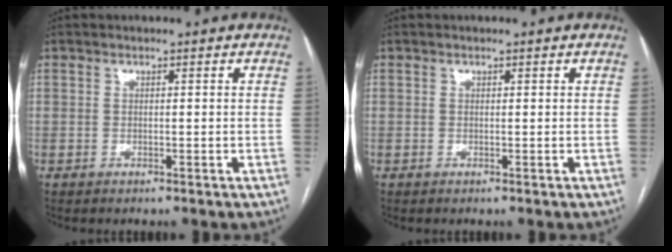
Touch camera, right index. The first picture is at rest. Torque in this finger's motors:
{"motor_torque": [0.00, 0.10, 0.08, 0.01]}